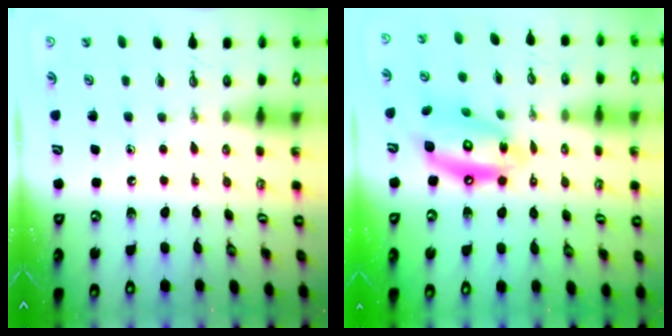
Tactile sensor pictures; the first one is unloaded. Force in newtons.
{"total": 15.9, "press": 15.8, "slide": 1.3}